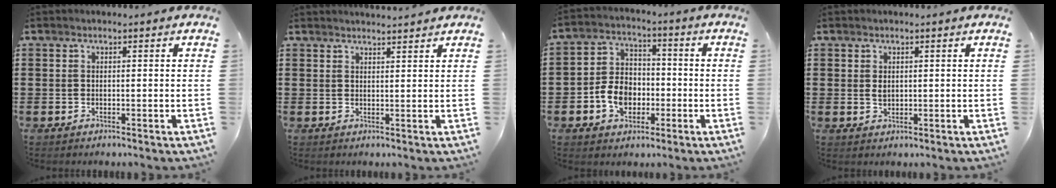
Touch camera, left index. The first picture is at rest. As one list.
[{"total": 1.7, "force": [1.7, 0.0, 0.2], "torque": [-0.008, -0.001, 0.033]}, {"total": 7.0, "force": [-2.4, 5.3, 3.9], "torque": [-0.096, 0.012, -0.049]}, {"total": 1.4, "force": [0.4, 0.9, 1.0], "torque": [-0.023, 0.005, 0.007]}]